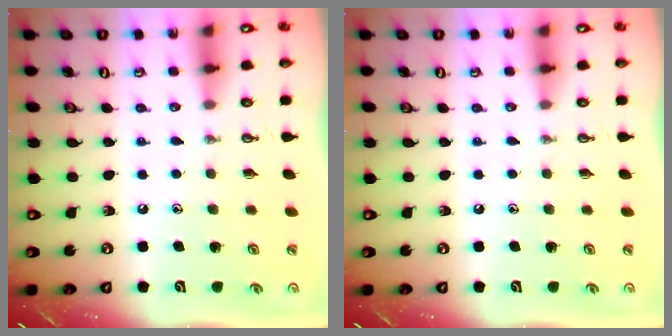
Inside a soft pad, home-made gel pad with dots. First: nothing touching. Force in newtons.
{"total": 0.0}